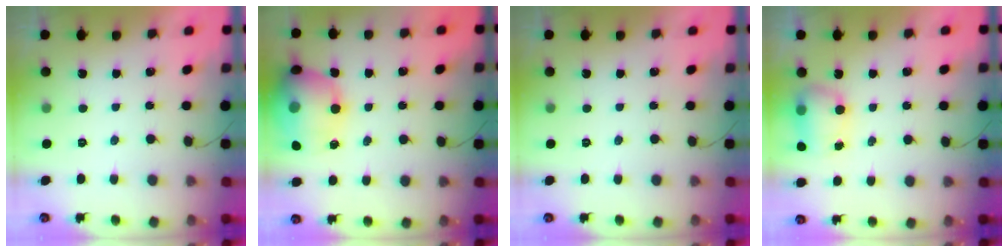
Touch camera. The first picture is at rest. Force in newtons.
{"total": 17.4, "press": 17.2, "slide": 2.7}
{"total": 0.0}
{"total": 6.8, "press": 6.8, "slide": 0.5}